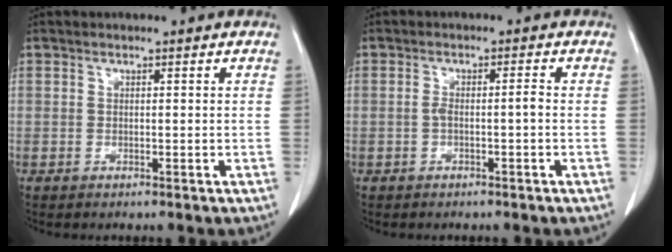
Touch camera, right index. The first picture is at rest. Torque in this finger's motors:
{"motor_torque": [0.25, -0.20, 0.07, 0.04]}